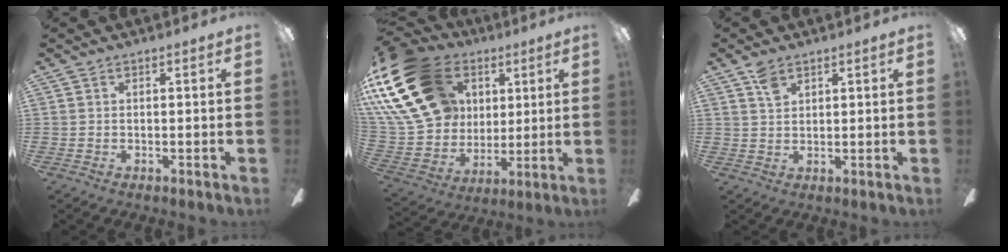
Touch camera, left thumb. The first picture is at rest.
{"total": 28.1, "force": [10.8, 21.1, 15.2], "torque": [-0.315, -0.030, 0.225]}
{"total": 3.3, "force": [2.3, 1.7, 1.7], "torque": [-0.031, -0.003, 0.042]}